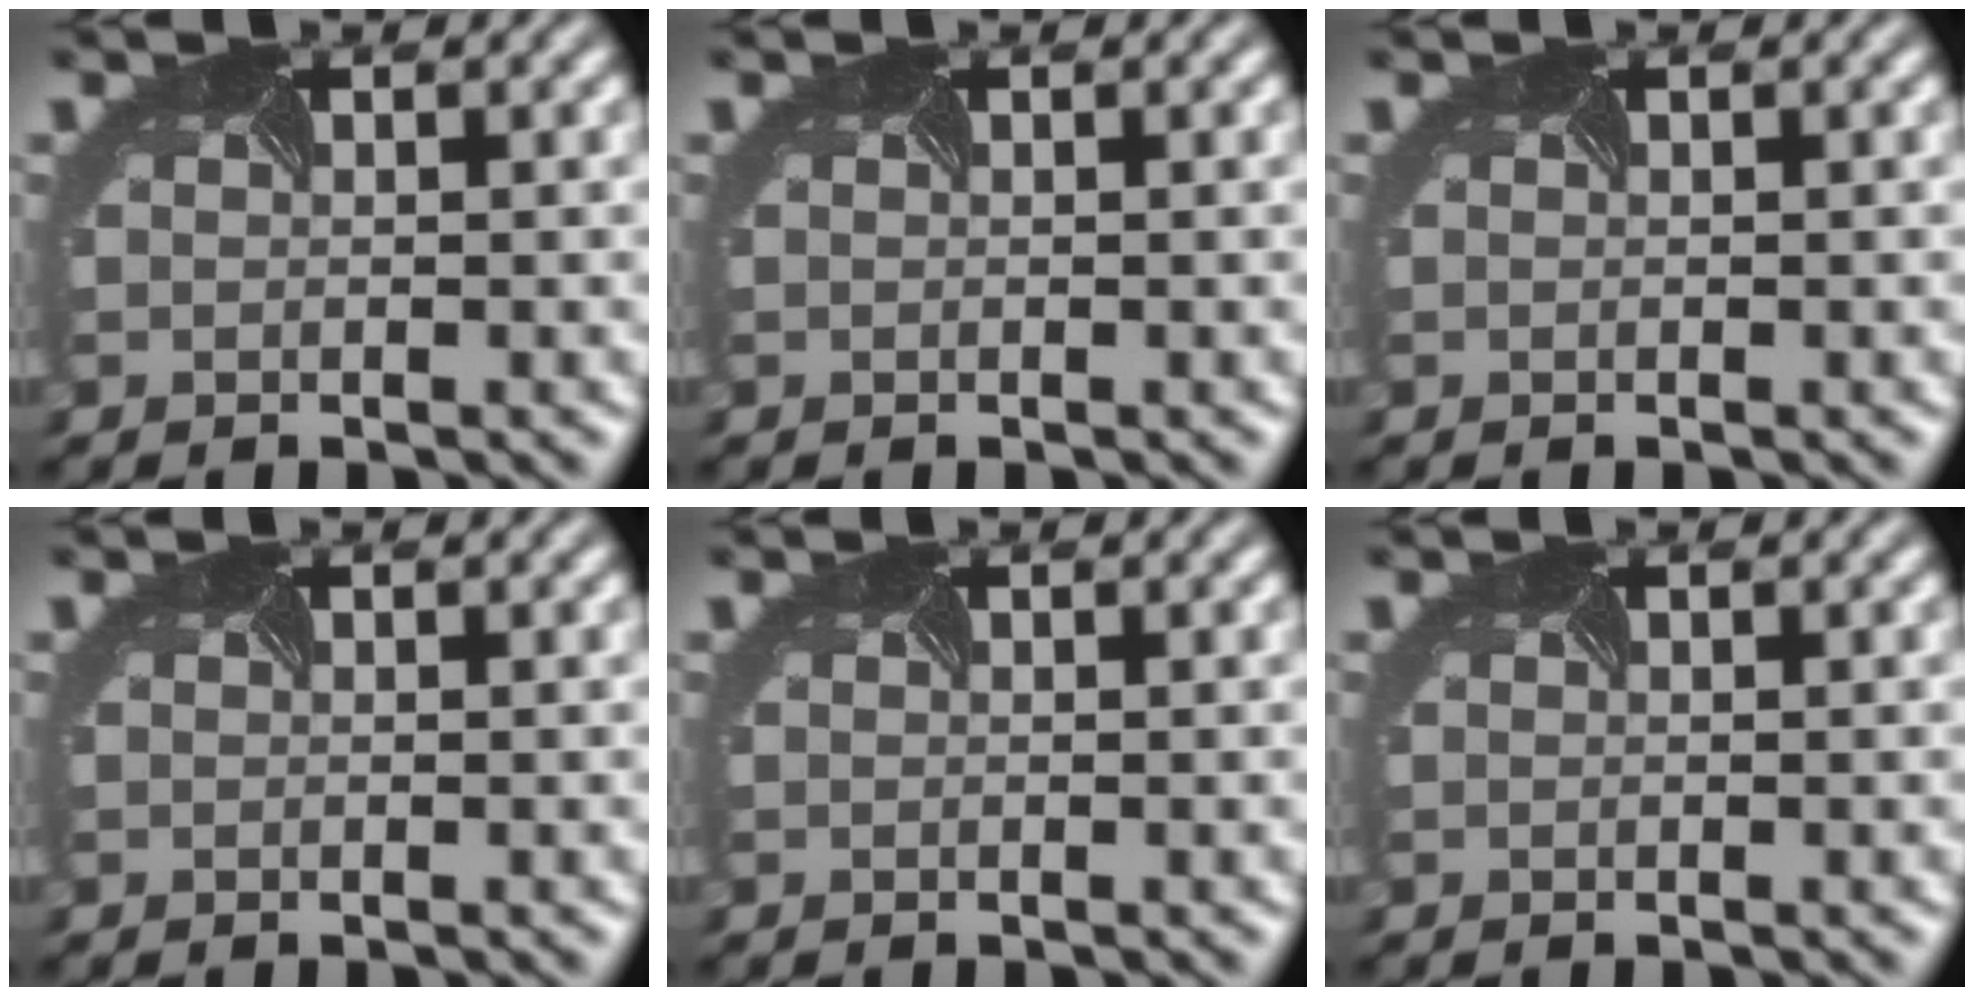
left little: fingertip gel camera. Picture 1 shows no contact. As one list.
[{"total": 0.0}, {"total": 0.0}, {"total": 0.8, "force": [-0.5, -0.3, -0.5], "torque": [0.009, -0.007, -0.007]}, {"total": 0.0}, {"total": 0.0}]